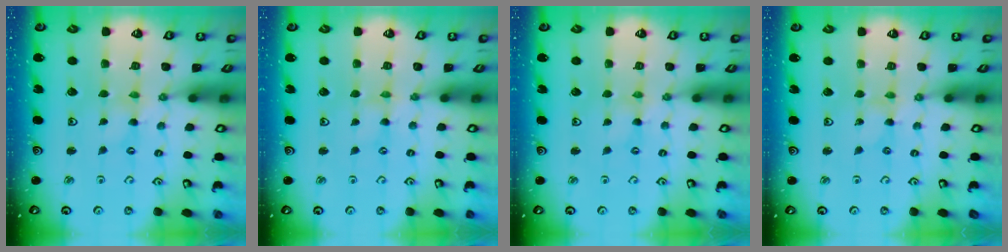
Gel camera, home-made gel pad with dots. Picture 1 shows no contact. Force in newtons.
{"total": 0.0}
{"total": 0.7, "press": 0.7, "slide": 0.1}
{"total": 0.0}